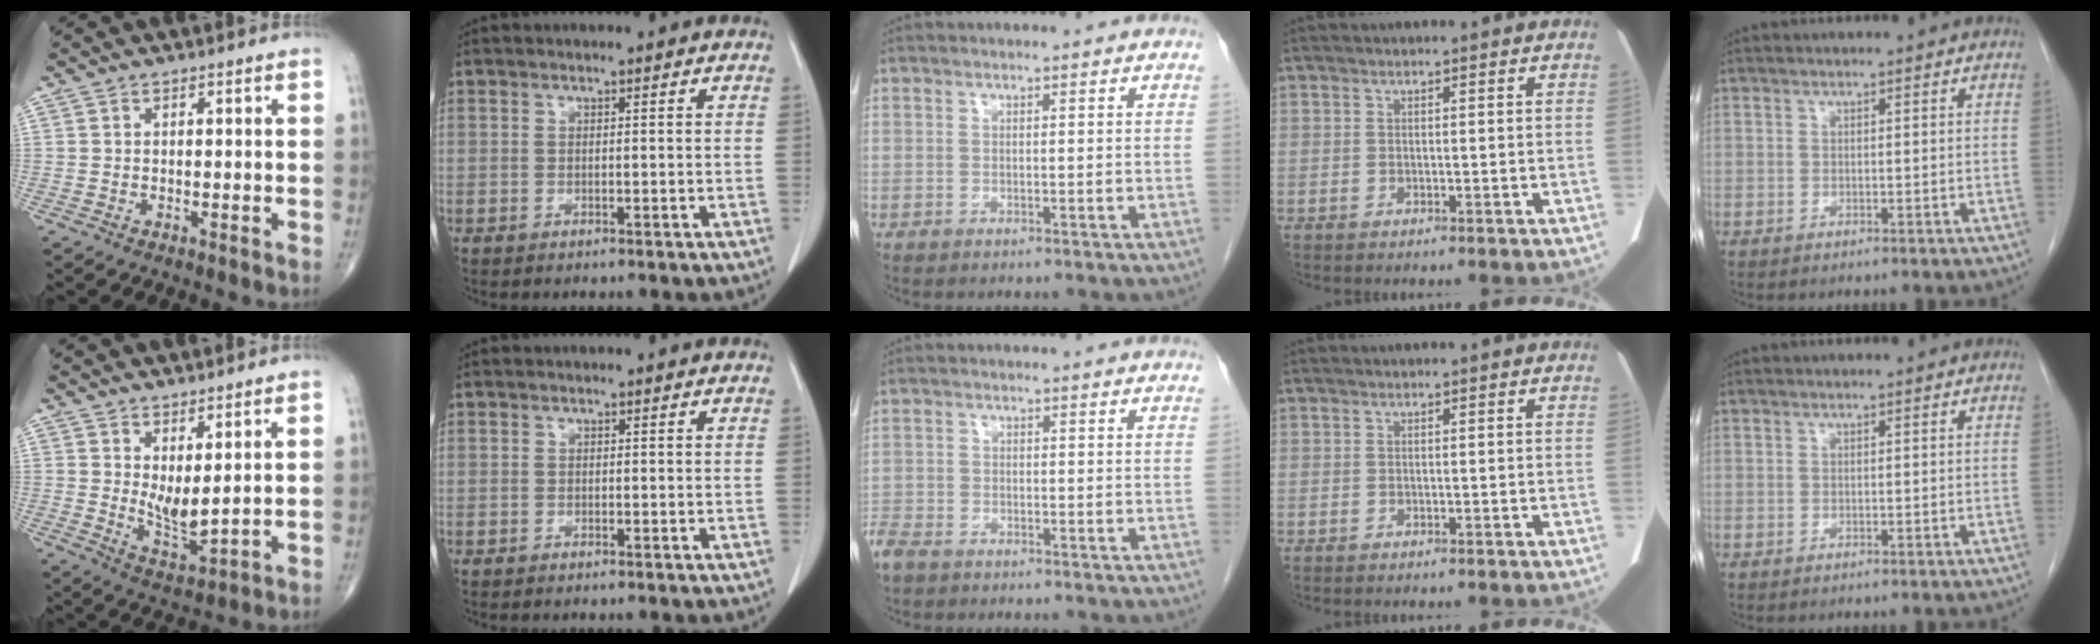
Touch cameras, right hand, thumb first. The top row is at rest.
{"thumb": {"total": 6.2, "force": [2.0, 2.2, 5.4], "torque": [-0.090, -0.033, 0.049]}, "middle": {"total": 3.7, "force": [-3.2, 1.5, 1.3], "torque": [-0.030, -0.005, -0.060]}}